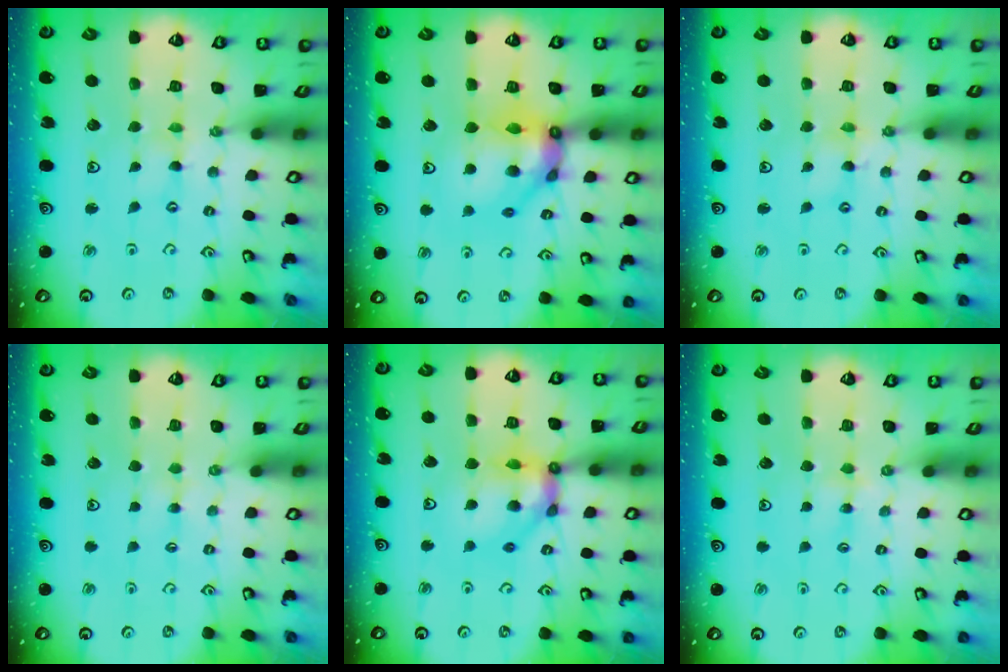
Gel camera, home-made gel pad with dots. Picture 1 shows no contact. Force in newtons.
{"total": 13.5, "press": 13.3, "slide": 2.6}
{"total": 1.7, "press": 1.7, "slide": 0.2}
{"total": 2.5, "press": 2.5, "slide": 0.4}
{"total": 12.6, "press": 12.5, "slide": 1.4}
{"total": 3.3, "press": 3.2, "slide": 0.5}